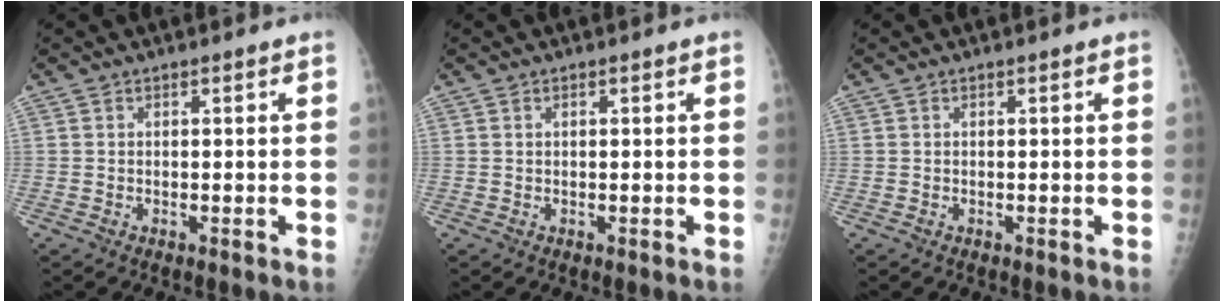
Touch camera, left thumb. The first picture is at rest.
{"total": 0.6, "force": [0.3, 0.4, 0.4], "torque": [-0.006, 0.000, 0.004]}
{"total": 0.0}